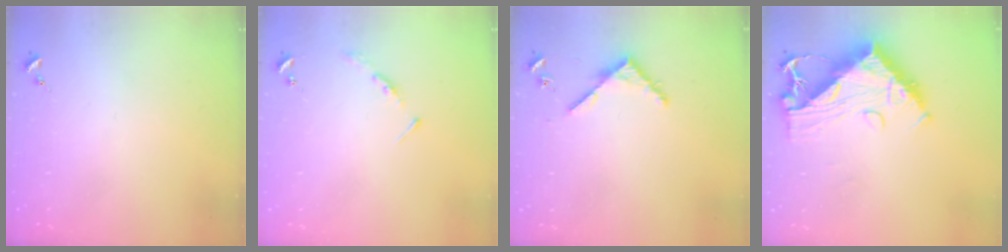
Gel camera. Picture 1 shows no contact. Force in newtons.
{"total": 3.5, "press": 3.5, "slide": 0.3}
{"total": 3.7, "press": 3.7, "slide": 0.3}
{"total": 14.5, "press": 14.4, "slide": 1.6}